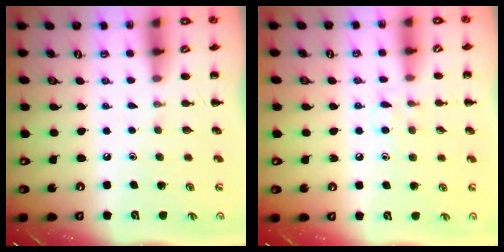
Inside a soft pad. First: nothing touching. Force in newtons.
{"total": 6.0, "press": 5.7, "slide": 1.9}